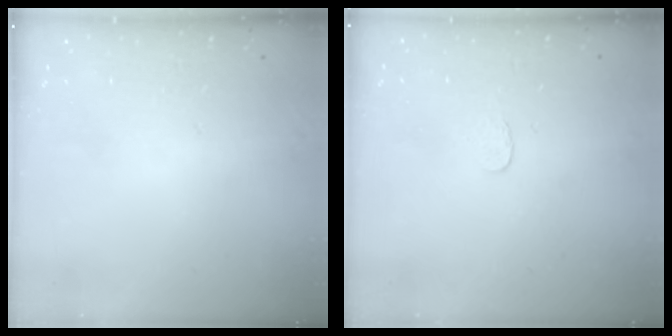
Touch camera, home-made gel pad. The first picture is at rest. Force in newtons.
{"total": 3.0, "press": 3.0, "slide": 0.2}